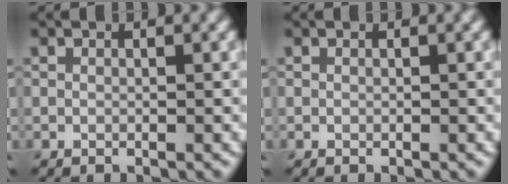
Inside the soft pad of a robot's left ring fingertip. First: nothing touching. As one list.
[{"total": 0.0}]